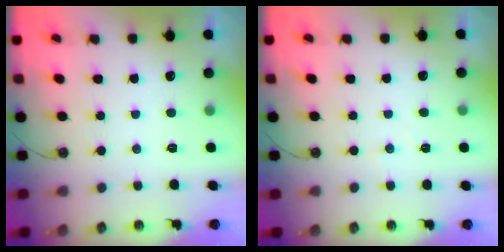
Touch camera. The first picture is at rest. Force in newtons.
{"total": 2.1, "press": 2.1, "slide": 0.4}